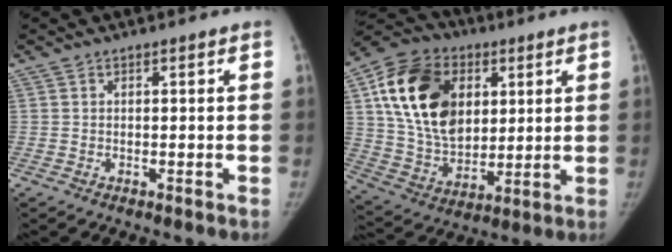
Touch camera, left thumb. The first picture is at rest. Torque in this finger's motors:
{"motor_torque": [0.16, 0.64, 1.77, -1.01, 0.42]}